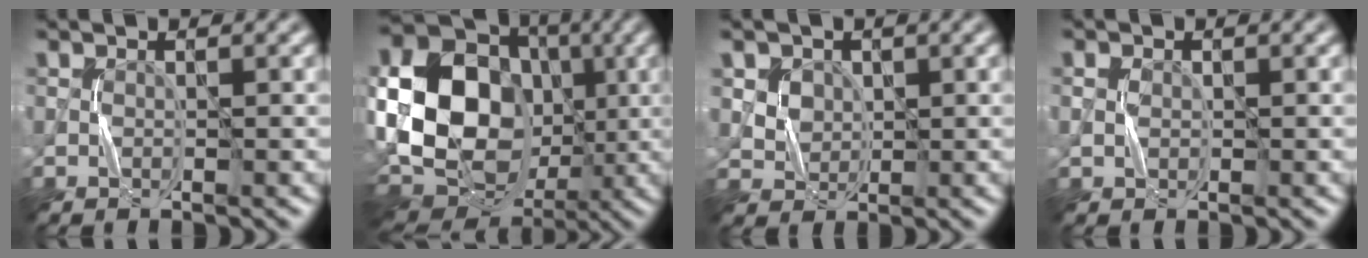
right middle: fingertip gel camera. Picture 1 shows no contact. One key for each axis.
{"total": 21.4, "fx": 1.0, "fy": 17.7, "fz": 12.0, "tx": -0.244, "ty": 0.023, "tz": -0.007}
{"total": 4.4, "fx": 2.0, "fy": 3.4, "fz": 1.9, "tx": -0.055, "ty": 0.008, "tz": 0.047}
{"total": 1.0, "fx": 0.1, "fy": 0.8, "fz": 0.5, "tx": -0.011, "ty": 0.003, "tz": 0.002}